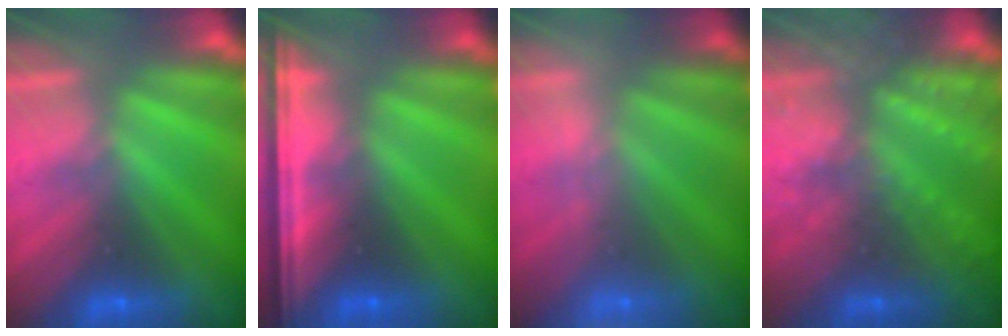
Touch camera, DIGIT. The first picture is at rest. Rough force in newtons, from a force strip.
{"total": 7.5}
{"total": 2.0}
{"total": 9.1}